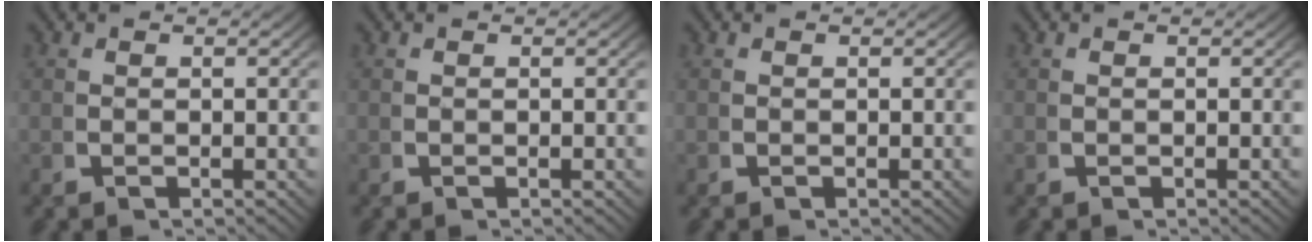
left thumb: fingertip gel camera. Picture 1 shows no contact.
{"total": 0.0}
{"total": 0.0}
{"total": 0.0}